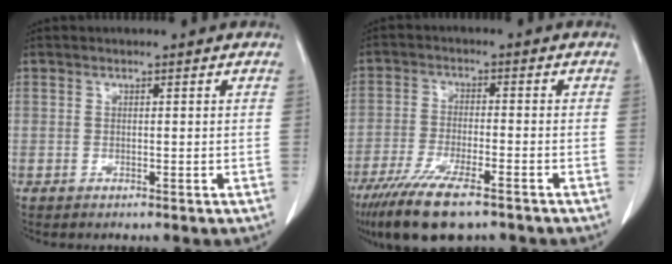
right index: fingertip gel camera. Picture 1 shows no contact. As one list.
[{"total": 11.7, "force": [-8.4, 2.4, 7.8], "torque": [-0.139, -0.028, -0.139]}]